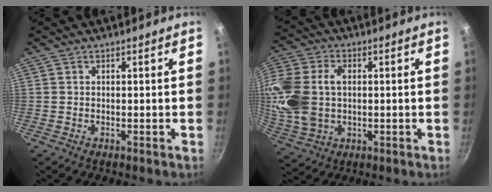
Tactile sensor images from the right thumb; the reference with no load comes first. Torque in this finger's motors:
{"motor_torque": [1.34, 3.08, 1.43, -0.22, 0.19]}